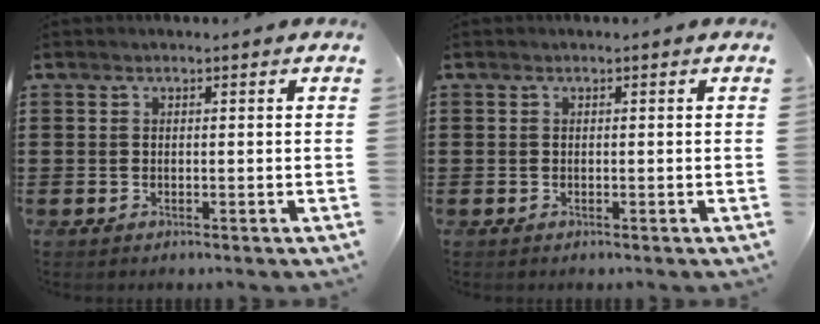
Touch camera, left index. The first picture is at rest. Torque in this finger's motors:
{"motor_torque": [0.00, 0.00, 0.00, 0.00]}